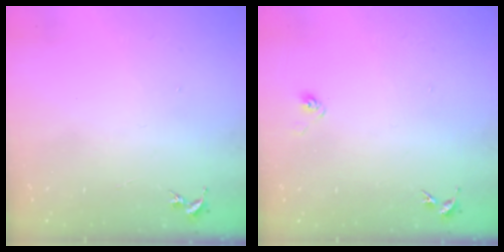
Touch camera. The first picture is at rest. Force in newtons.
{"total": 3.3, "press": 3.0, "slide": 1.2}